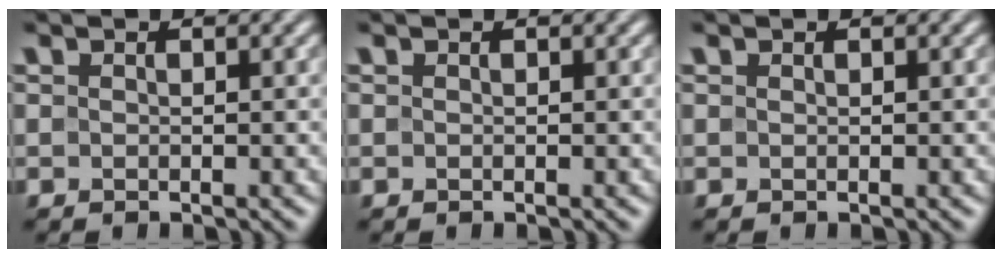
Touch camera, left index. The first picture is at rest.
{"total": 0.0}
{"total": 0.0}